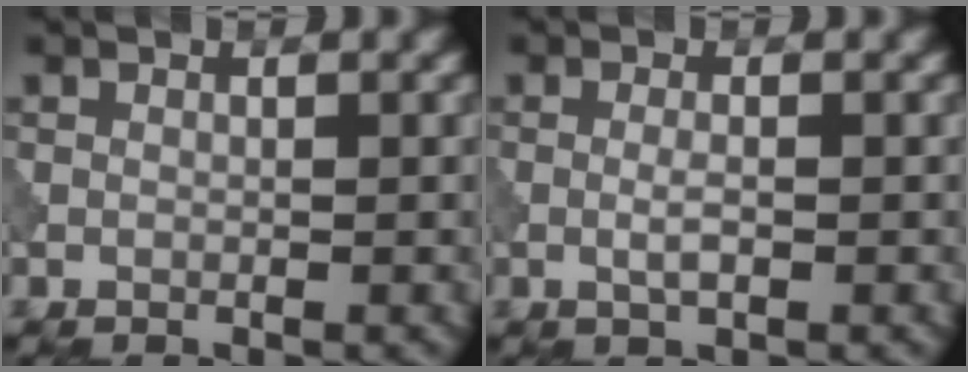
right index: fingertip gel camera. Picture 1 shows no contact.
{"total": 1.5, "force": [-0.3, 0.3, 1.4], "torque": [-0.029, -0.001, -0.009]}